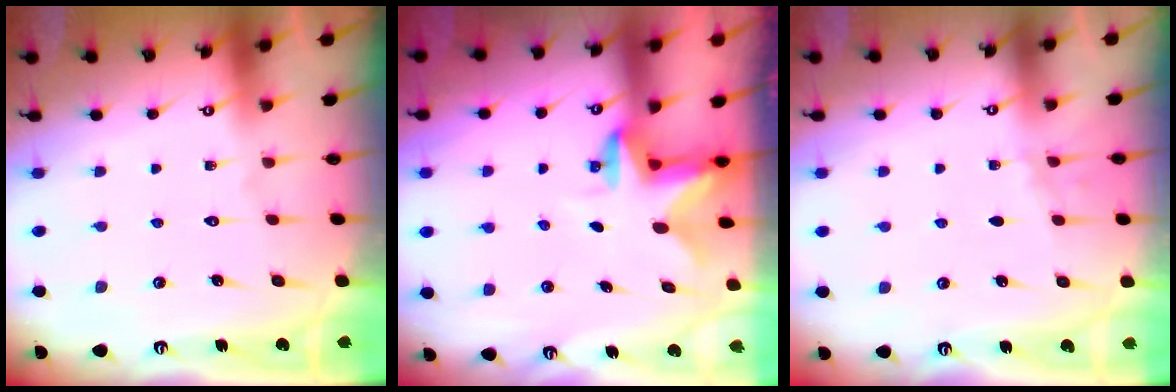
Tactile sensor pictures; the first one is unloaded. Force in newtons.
{"total": 2.4, "press": 2.3, "slide": 0.4}
{"total": 2.2, "press": 1.4, "slide": 1.7}